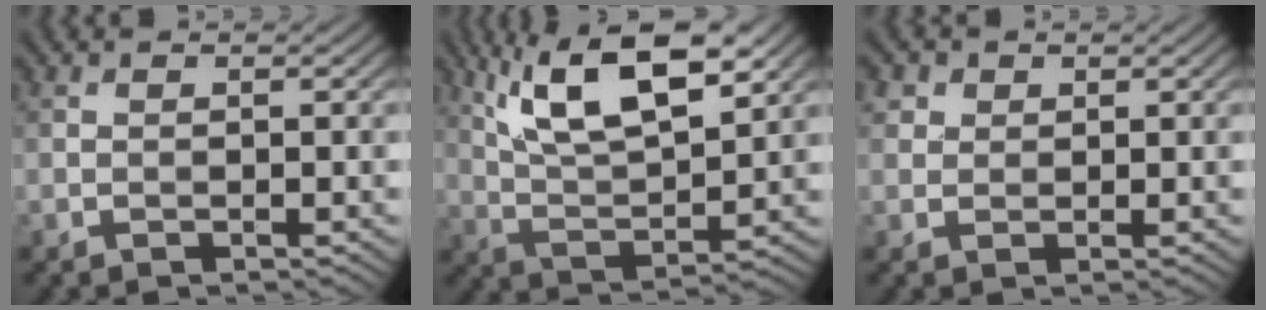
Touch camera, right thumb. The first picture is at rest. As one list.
[{"total": 13.5, "force": [7.5, 4.5, 10.3], "torque": [-0.203, 0.006, 0.133]}, {"total": 2.9, "force": [1.6, 2.2, 1.0], "torque": [-0.030, 0.001, 0.032]}]